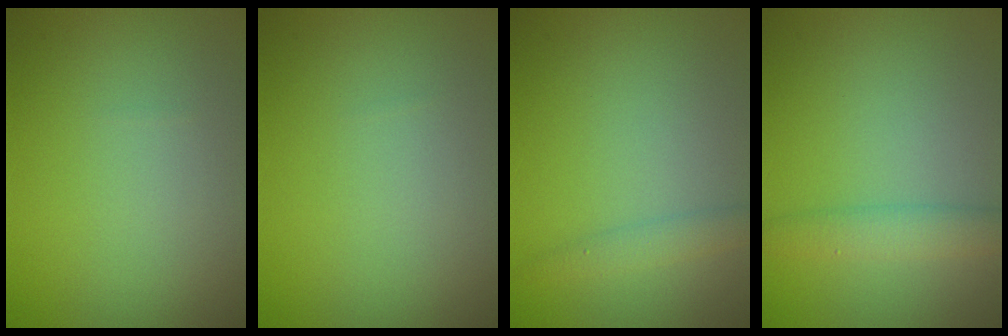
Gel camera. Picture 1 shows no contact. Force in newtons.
{"total": 0.0}
{"total": 1.7, "press": 1.7, "slide": 0.1}
{"total": 2.7, "press": 2.7, "slide": 0.2}